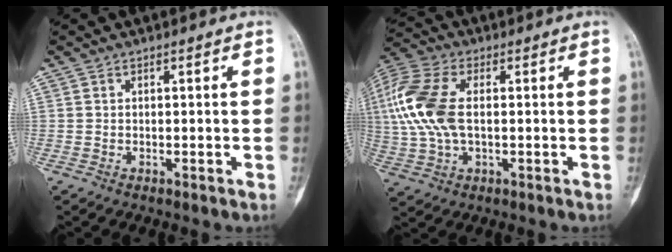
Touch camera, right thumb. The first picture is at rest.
{"total": 14.2, "force": [1.3, 7.8, 11.8], "torque": [-0.277, 0.016, 0.024]}